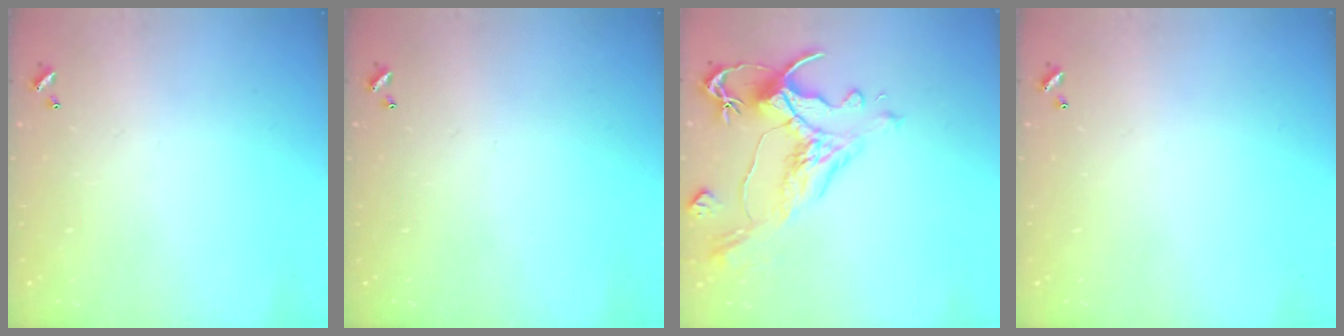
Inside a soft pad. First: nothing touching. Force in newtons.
{"total": 0.0}
{"total": 1.8, "press": 0.9, "slide": 1.5}
{"total": 0.0}